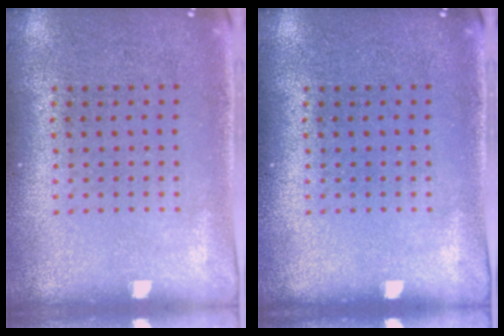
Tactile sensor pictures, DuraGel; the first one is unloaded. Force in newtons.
{"total": 0.0}